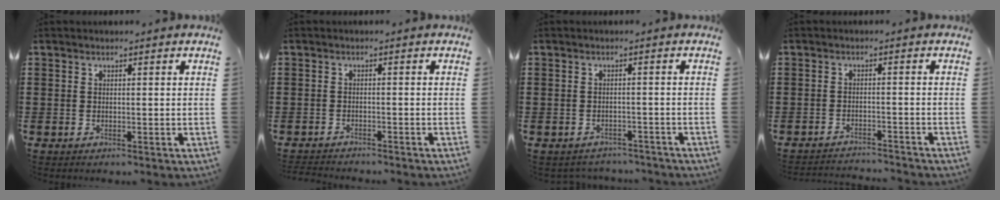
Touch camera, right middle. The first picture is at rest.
{"total": 1.6, "force": [-1.6, 0.1, 0.1], "torque": [-0.005, 0.000, -0.033]}
{"total": 1.8, "force": [-1.7, 0.4, -0.1], "torque": [-0.005, 0.000, -0.039]}
{"total": 2.4, "force": [-2.4, -0.1, 0.1], "torque": [-0.006, 0.002, -0.051]}